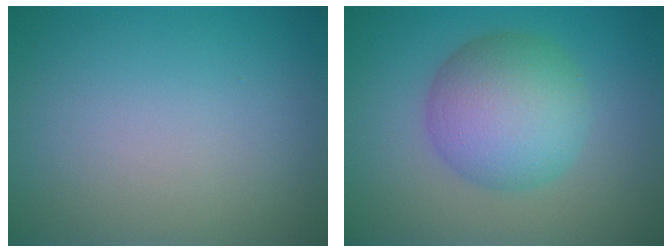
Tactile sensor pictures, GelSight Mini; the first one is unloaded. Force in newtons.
{"total": 6.9, "press": 6.9, "slide": 0.3}